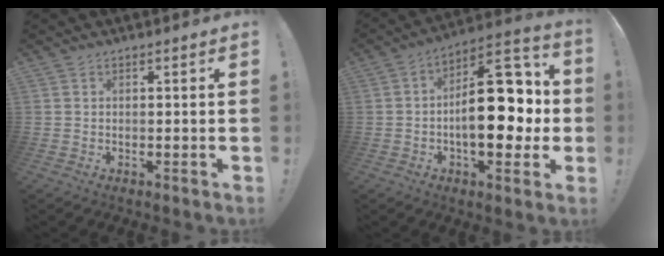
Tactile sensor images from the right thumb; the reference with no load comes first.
{"total": 22.0, "force": [-1.0, 11.5, 18.8], "torque": [-0.268, 0.013, -0.010]}